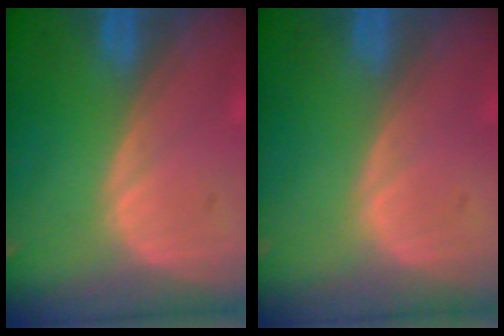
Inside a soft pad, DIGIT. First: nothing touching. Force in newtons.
{"total": 0.0}